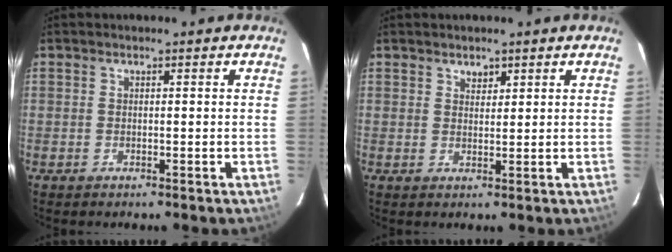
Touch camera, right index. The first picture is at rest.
{"total": 1.8, "force": [1.3, 1.1, 0.6], "torque": [-0.005, 0.003, 0.022]}